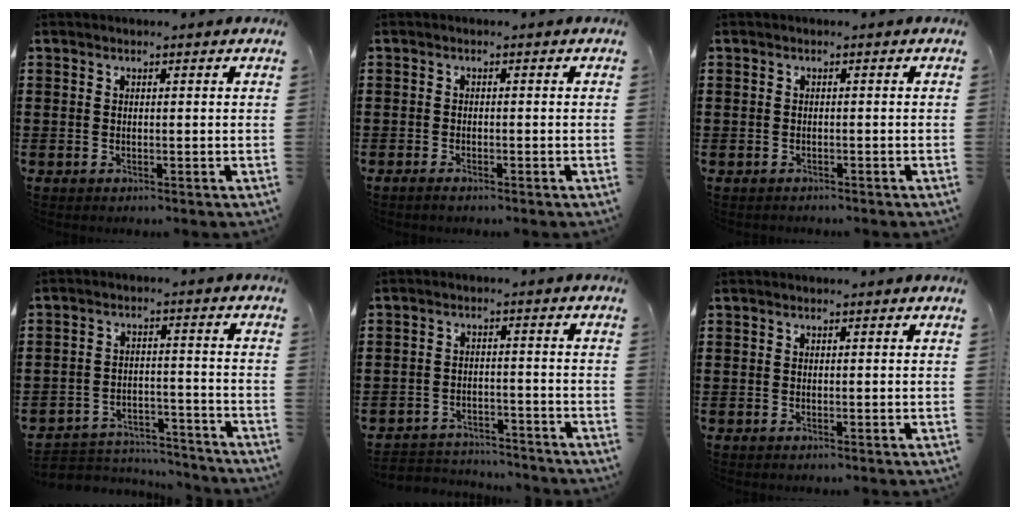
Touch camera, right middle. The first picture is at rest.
{"total": 0.8, "force": [-0.7, 0.1, 0.4], "torque": [-0.011, -0.006, -0.012]}
{"total": 0.9, "force": [-0.8, 0.4, -0.1], "torque": [0.002, 0.004, -0.018]}
{"total": 4.7, "force": [-4.5, 1.2, 0.0], "torque": [-0.011, 0.010, -0.098]}
{"total": 3.7, "force": [-3.6, 0.9, -0.3], "torque": [-0.004, 0.002, -0.078]}
{"total": 0.0}